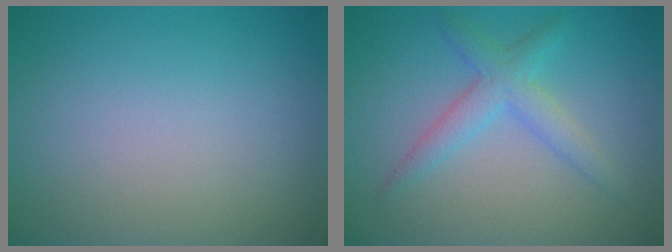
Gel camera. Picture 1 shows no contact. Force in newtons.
{"total": 3.0, "press": 3.0, "slide": 0.1}